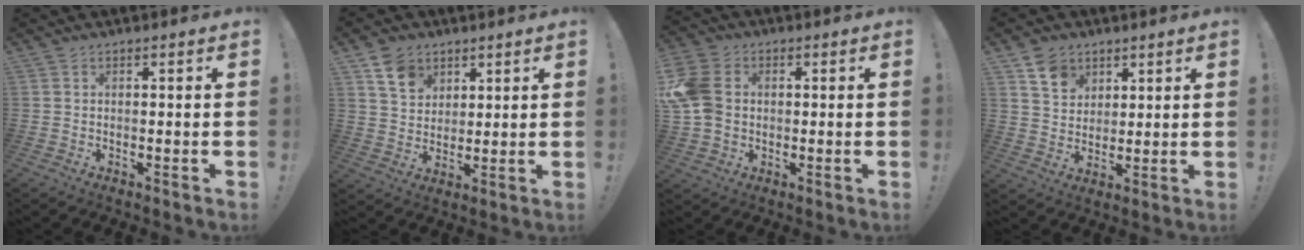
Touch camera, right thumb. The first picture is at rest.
{"total": 9.2, "force": [5.5, 6.6, 3.1], "torque": [-0.046, -0.027, 0.108]}
{"total": 13.1, "force": [0.8, 10.0, 8.4], "torque": [-0.170, 0.012, 0.019]}
{"total": 8.2, "force": [5.1, 6.1, 2.2], "torque": [-0.030, -0.029, 0.099]}